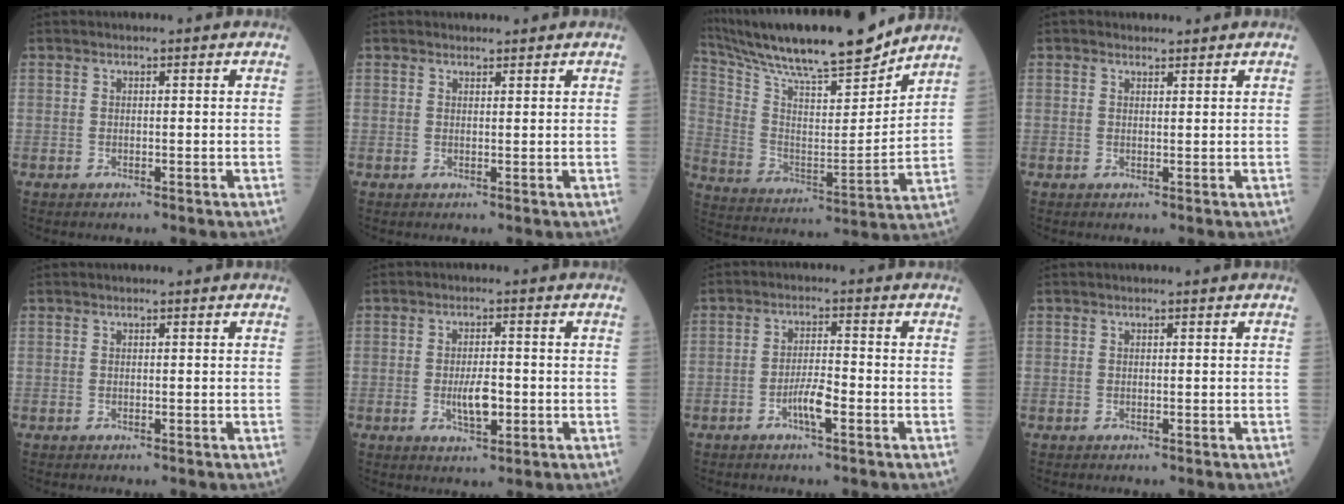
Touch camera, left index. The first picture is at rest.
{"total": 0.9, "force": [0.8, 0.3, -0.1], "torque": [-0.006, -0.004, 0.011]}
{"total": 21.0, "force": [18.4, 2.4, 9.7], "torque": [-0.185, -0.006, 0.307]}
{"total": 0.9, "force": [0.8, 0.5, 0.0], "torque": [-0.005, -0.002, 0.009]}
{"total": 0.0}
{"total": 4.4, "force": [-1.1, 1.6, 4.0], "torque": [-0.076, -0.003, -0.017]}
{"total": 3.9, "force": [-2.0, 0.6, 3.3], "torque": [-0.066, -0.001, -0.039]}
{"total": 0.0}